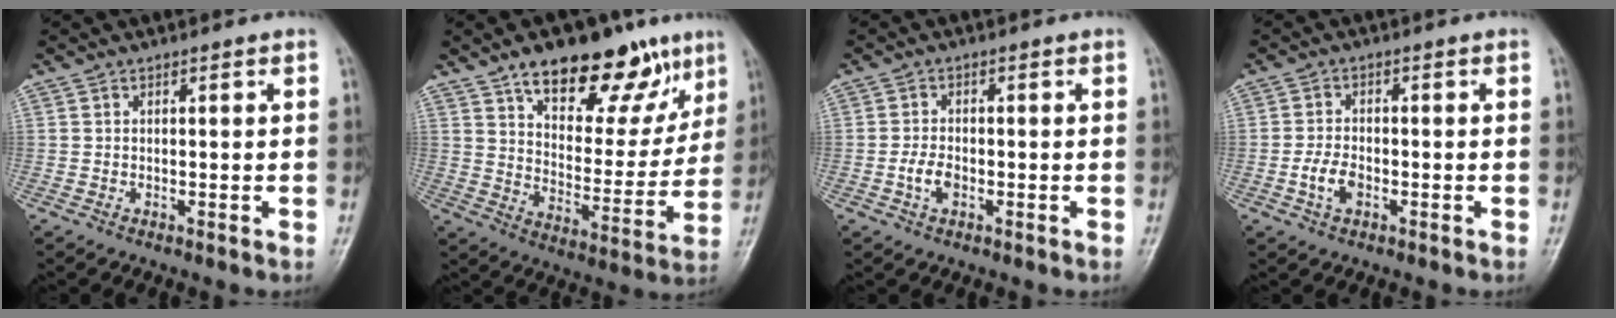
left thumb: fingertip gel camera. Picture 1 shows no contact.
{"total": 21.6, "force": [13.1, 10.2, 13.7], "torque": [-0.144, -0.047, 0.205]}
{"total": 3.2, "force": [-1.0, 1.9, 2.3], "torque": [-0.044, 0.008, -0.021]}
{"total": 4.0, "force": [-1.4, 2.4, 2.8], "torque": [-0.056, 0.009, -0.028]}